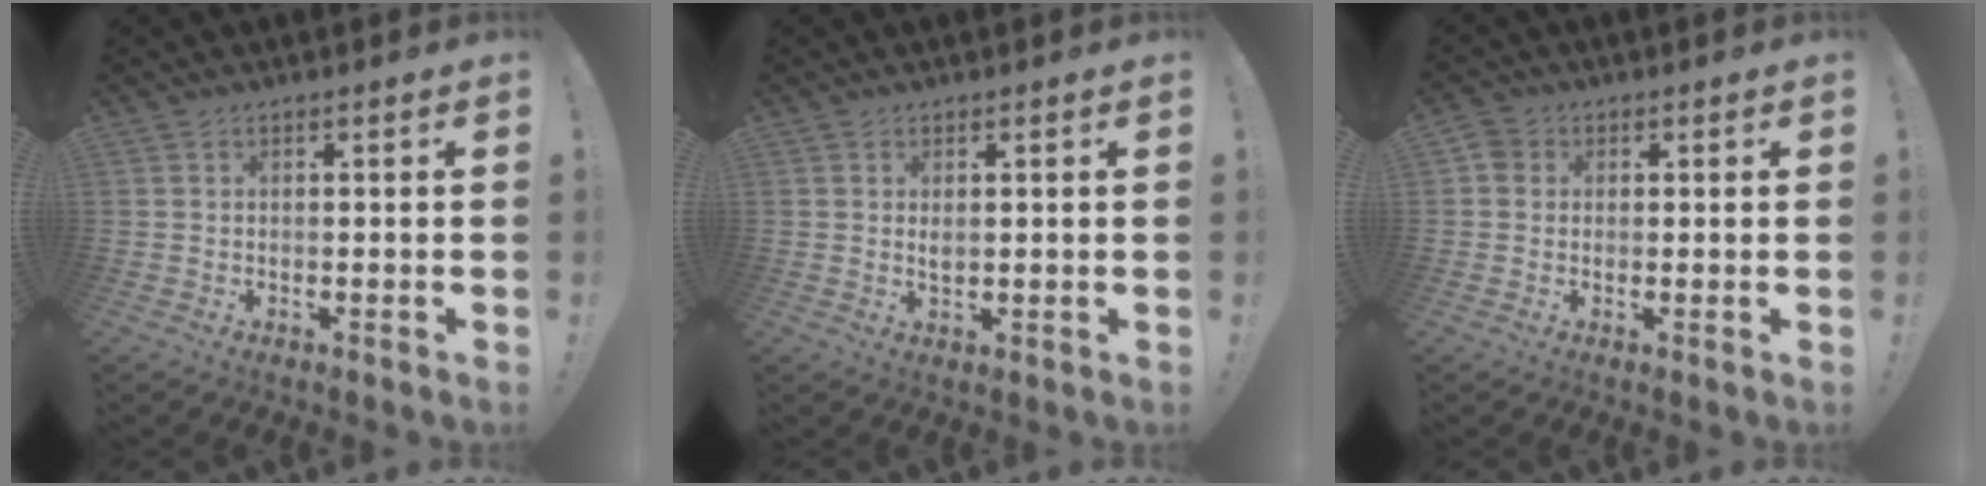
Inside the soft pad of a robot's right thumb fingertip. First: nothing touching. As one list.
[{"total": 1.7, "force": [0.8, 0.8, 1.3], "torque": [-0.012, -0.006, 0.011]}, {"total": 2.9, "force": [0.7, 2.6, 1.2], "torque": [-0.016, 0.005, 0.014]}]